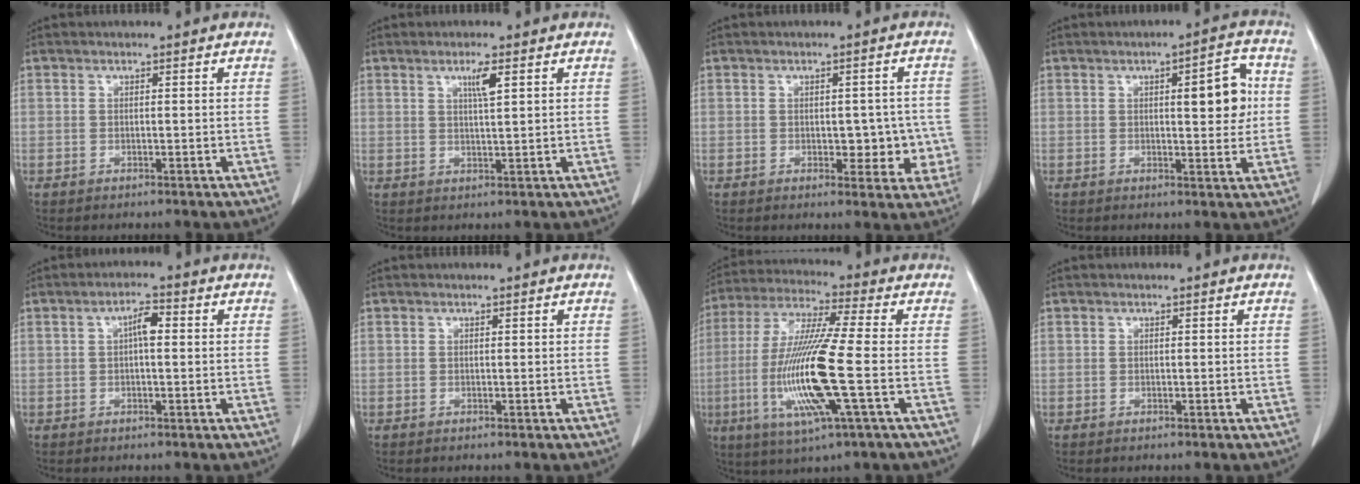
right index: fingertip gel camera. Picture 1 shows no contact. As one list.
[{"total": 3.0, "force": [1.4, 0.0, 2.6], "torque": [-0.048, -0.003, 0.026]}, {"total": 5.5, "force": [-0.6, 3.3, 4.3], "torque": [-0.035, 0.011, -0.001]}, {"total": 7.2, "force": [1.2, 1.9, 6.8], "torque": [-0.089, 0.010, 0.016]}, {"total": 3.1, "force": [0.5, 0.8, 2.9], "torque": [-0.051, 0.010, 0.006]}, {"total": 0.0}, {"total": 15.8, "force": [-3.3, 0.3, 15.5], "torque": [-0.324, -0.015, -0.067]}, {"total": 0.0}]